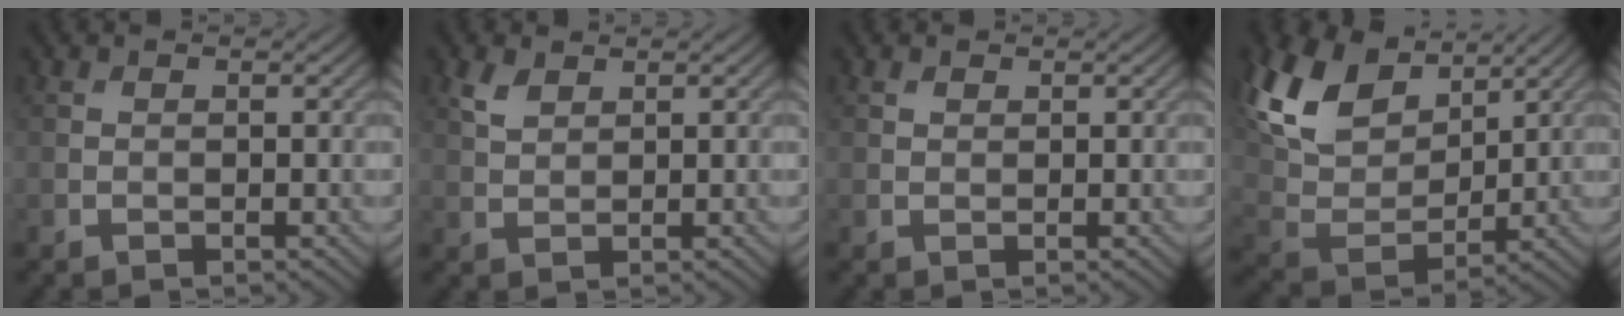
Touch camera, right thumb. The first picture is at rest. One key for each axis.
{"total": 2.3, "fx": 1.5, "fy": 1.1, "fz": 1.3, "tx": -0.037, "ty": 0.003, "tz": 0.034}
{"total": 0.8, "fx": 0.6, "fy": 0.4, "fz": 0.3, "tx": -0.010, "ty": 0.000, "tz": 0.012}
{"total": 13.2, "fx": 7.8, "fy": 7.1, "fz": 7.9, "tx": -0.212, "ty": 0.029, "tz": 0.143}